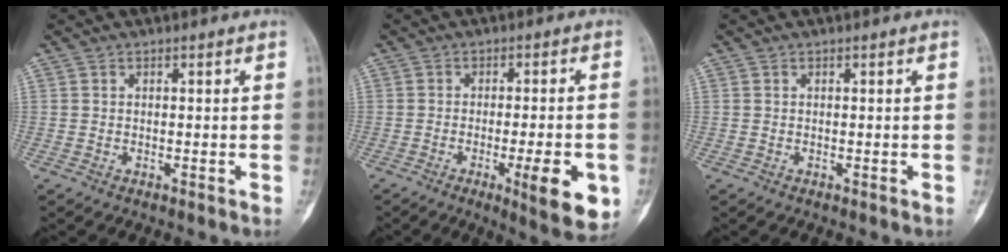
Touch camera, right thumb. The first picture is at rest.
{"total": 10.5, "force": [-3.6, 2.4, 9.6], "torque": [-0.122, -0.005, -0.044]}
{"total": 0.0}